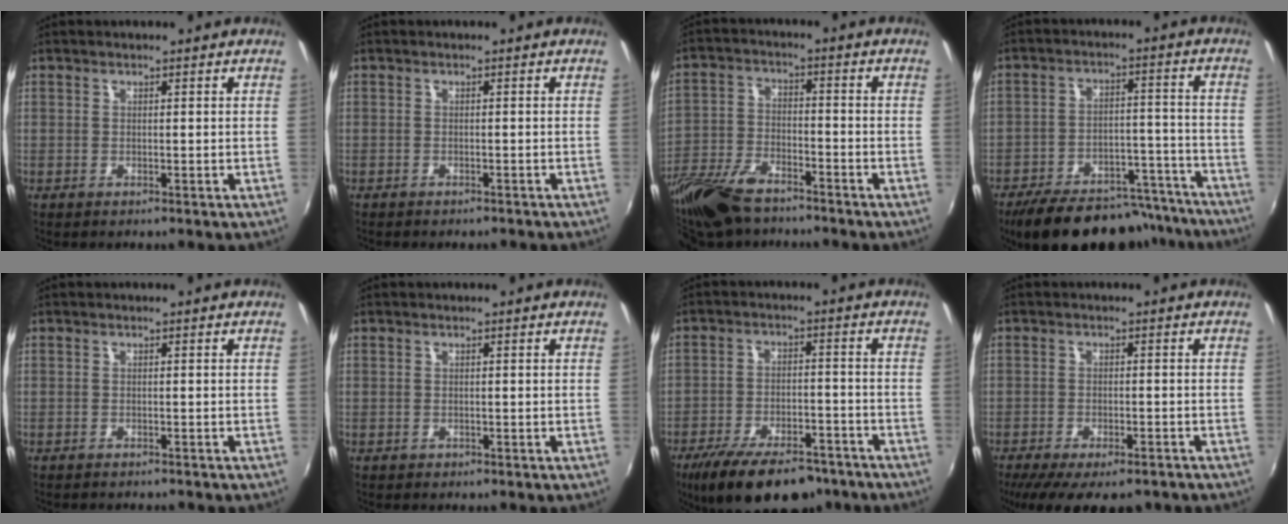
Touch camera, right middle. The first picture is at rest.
{"total": 2.4, "force": [-2.1, 0.6, 0.9], "torque": [-0.022, -0.010, -0.029]}
{"total": 14.7, "force": [-11.4, 5.6, 7.5], "torque": [-0.179, -0.025, -0.222]}
{"total": 21.6, "force": [-18.3, 7.6, 8.4], "torque": [-0.153, 0.024, -0.237]}
{"total": 1.8, "force": [-1.7, 0.2, 0.6], "torque": [-0.016, -0.010, -0.025]}
{"total": 0.0}
{"total": 17.7, "force": [-13.1, 6.8, 9.8], "torque": [-0.189, -0.025, -0.194]}
{"total": 13.1, "force": [-9.8, 4.4, 7.4], "torque": [-0.150, -0.044, -0.146]}